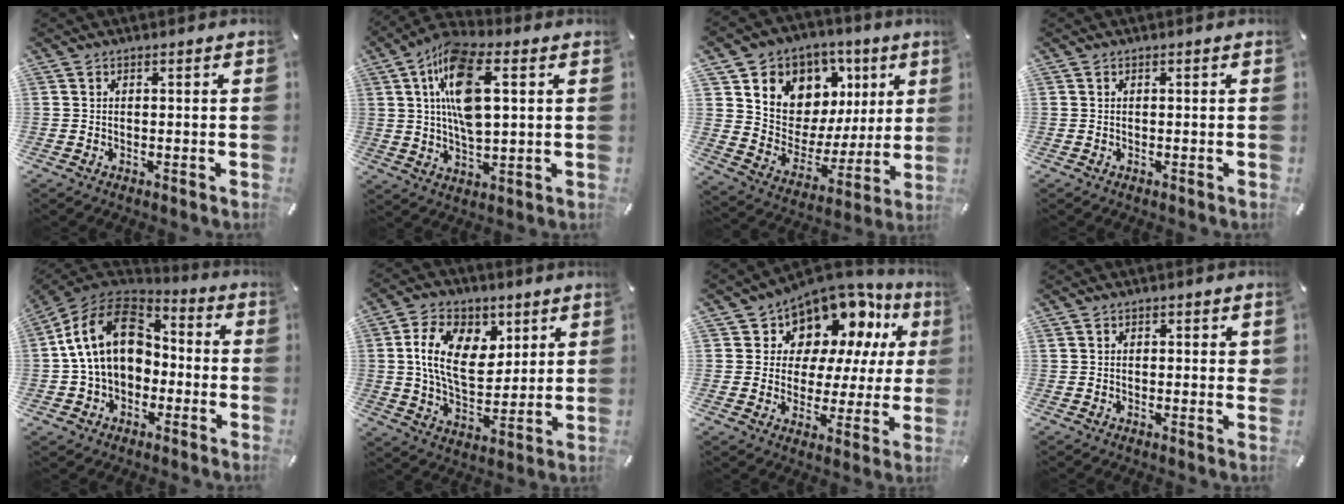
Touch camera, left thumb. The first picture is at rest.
{"total": 15.0, "force": [4.0, 6.7, 12.8], "torque": [-0.251, -0.001, 0.068]}
{"total": 9.5, "force": [4.6, 8.2, 1.5], "torque": [-0.031, -0.062, 0.089]}
{"total": 0.0}
{"total": 18.0, "force": [1.3, 13.9, 11.4], "torque": [-0.225, 0.017, 0.020]}
{"total": 15.0, "force": [4.7, 9.9, 10.3], "torque": [-0.177, 0.006, 0.087]}
{"total": 12.4, "force": [9.9, 6.9, 2.8], "torque": [-0.054, -0.094, 0.177]}
{"total": 1.8, "force": [0.7, 1.1, 1.3], "torque": [-0.017, -0.001, 0.010]}